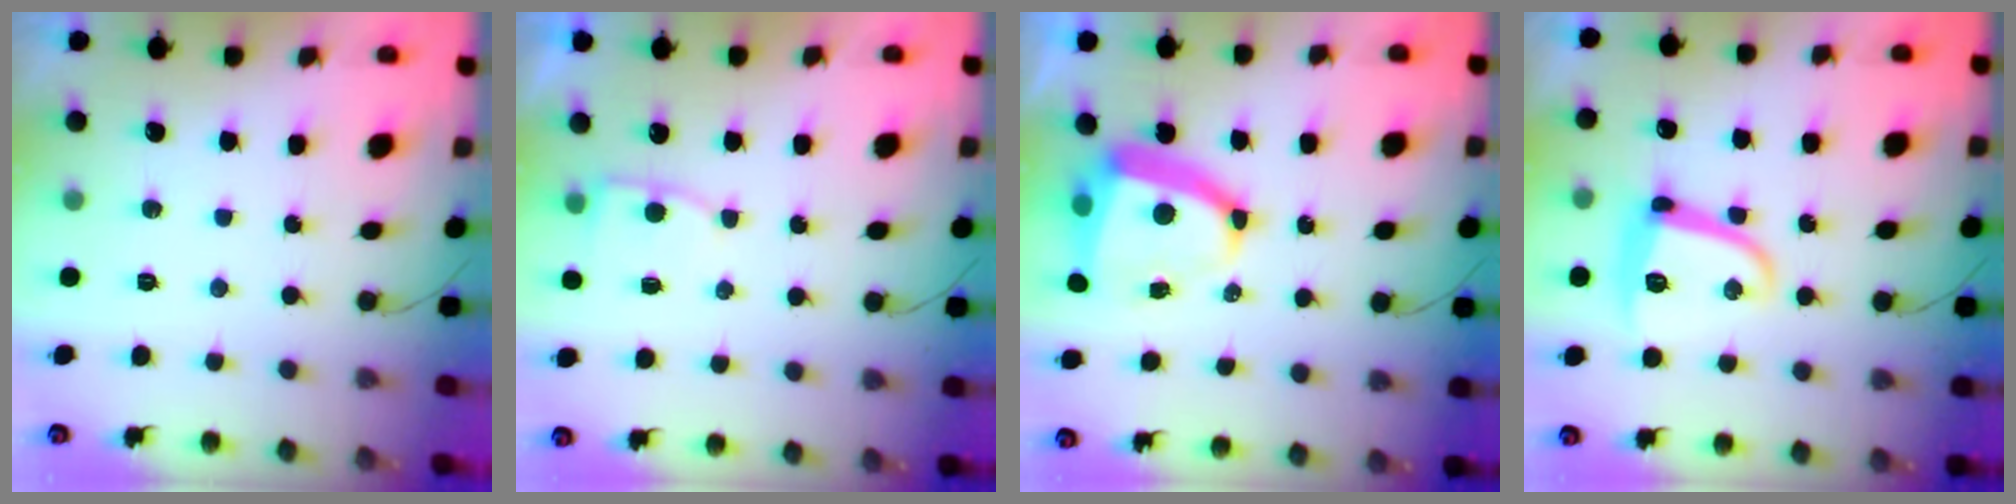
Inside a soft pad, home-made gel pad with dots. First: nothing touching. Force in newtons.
{"total": 5.0, "press": 4.9, "slide": 0.4}
{"total": 11.0, "press": 10.9, "slide": 1.4}
{"total": 10.5, "press": 10.5, "slide": 0.7}